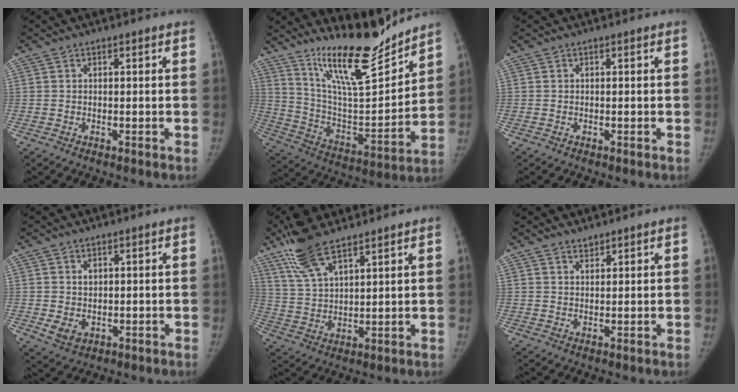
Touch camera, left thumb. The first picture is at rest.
{"total": 19.2, "force": [15.8, 3.8, 10.2], "torque": [-0.130, -0.112, 0.277]}
{"total": 0.0}
{"total": 4.1, "force": [0.4, 3.2, 2.4], "torque": [-0.031, -0.010, 0.020]}
{"total": 11.0, "force": [7.9, 3.5, 6.8], "torque": [-0.129, -0.026, 0.162]}
{"total": 1.7, "force": [1.5, 0.6, 0.4], "torque": [0.001, -0.011, 0.026]}